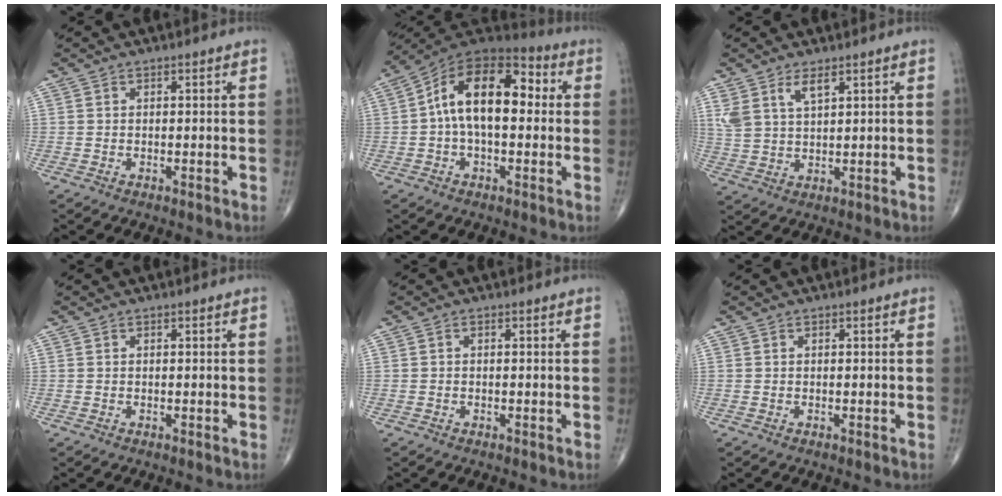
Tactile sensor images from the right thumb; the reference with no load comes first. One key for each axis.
{"total": 16.3, "fx": 1.5, "fy": 8.9, "fz": 13.5, "tx": -0.209, "ty": 0.046, "tz": 0.013}
{"total": 5.5, "fx": 3.2, "fy": 2.3, "fz": 3.8, "tx": -0.076, "ty": -0.013, "tz": 0.070}
{"total": 0.0}
{"total": 0.0}
{"total": 0.0}